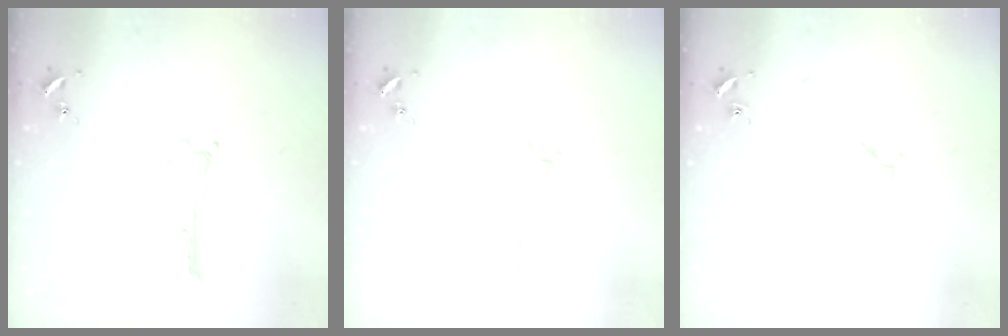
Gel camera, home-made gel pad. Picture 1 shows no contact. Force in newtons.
{"total": 0.0}
{"total": 2.3, "press": 2.3, "slide": 0.3}